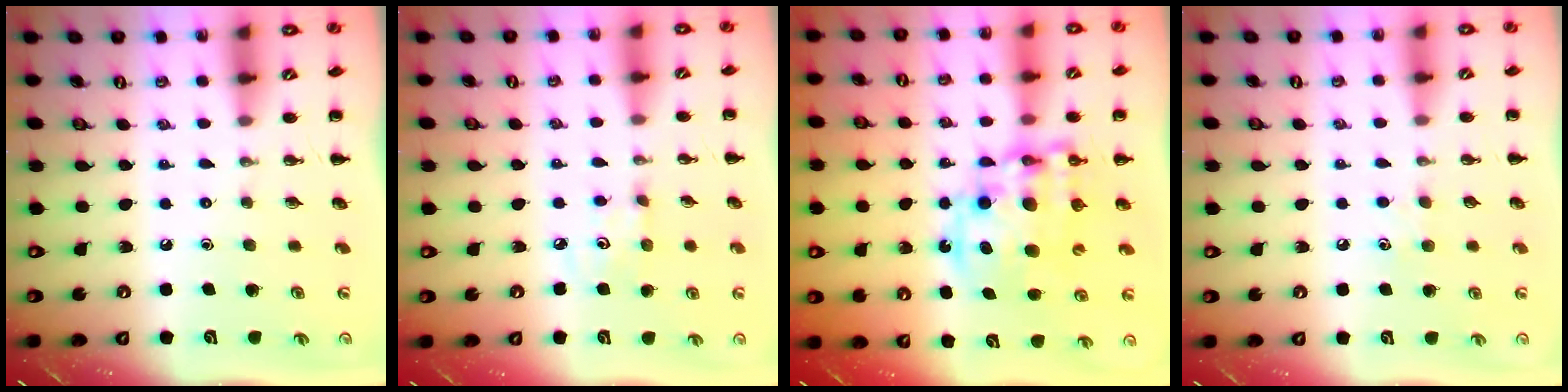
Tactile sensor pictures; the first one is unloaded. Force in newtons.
{"total": 3.1, "press": 3.0, "slide": 0.9}
{"total": 15.0, "press": 14.6, "slide": 3.1}
{"total": 5.1, "press": 4.8, "slide": 1.6}